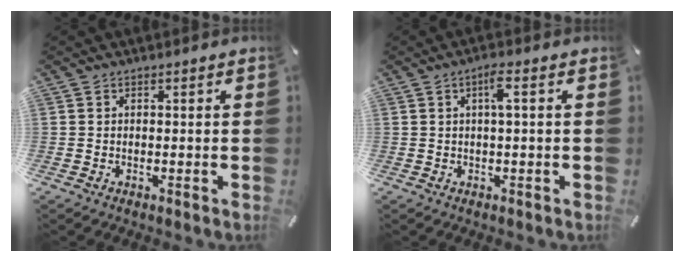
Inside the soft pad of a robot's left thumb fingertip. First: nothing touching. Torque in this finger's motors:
{"motor_torque": [0.69, 0.97, 0.33, -0.67, 0.24]}